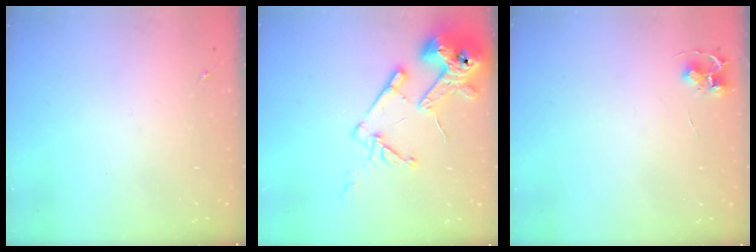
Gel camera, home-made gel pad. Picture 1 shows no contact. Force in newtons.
{"total": 17.2, "press": 17.1, "slide": 2.1}
{"total": 4.7, "press": 4.7, "slide": 0.4}